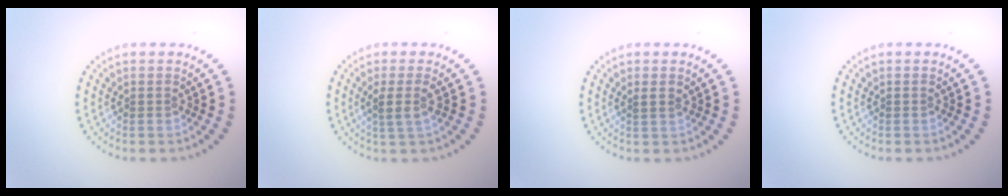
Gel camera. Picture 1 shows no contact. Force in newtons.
{"total": 1.9, "press": 1.6, "slide": 1.1}
{"total": 0.7, "press": 0.5, "slide": 0.5}
{"total": 0.0}